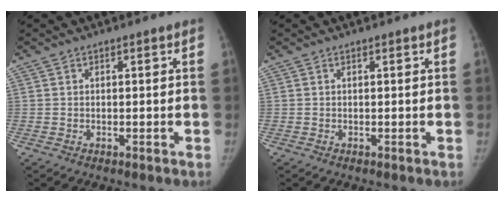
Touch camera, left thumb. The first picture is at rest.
{"total": 0.0}